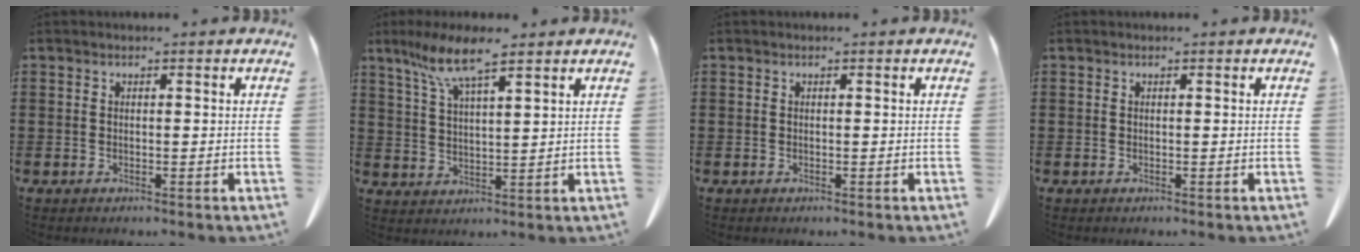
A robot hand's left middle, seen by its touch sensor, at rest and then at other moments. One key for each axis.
{"total": 7.8, "fx": 5.5, "fy": 1.2, "fz": 5.5, "tx": -0.121, "ty": -0.008, "tz": 0.097}
{"total": 0.0}
{"total": 0.0}